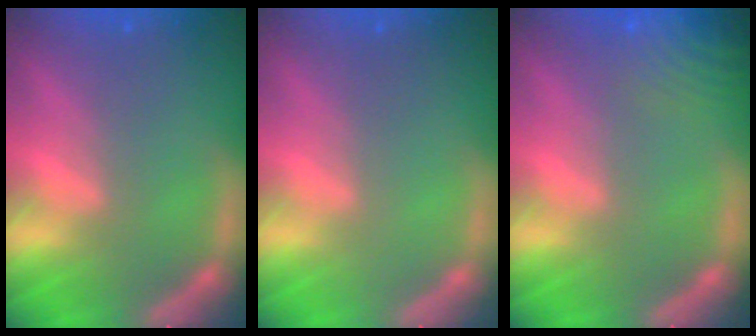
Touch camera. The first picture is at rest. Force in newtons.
{"total": 0.0}
{"total": 10.0}